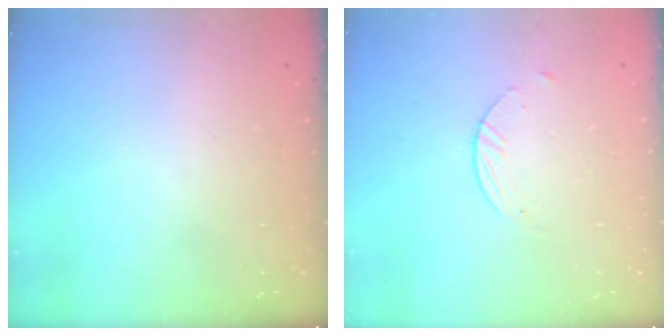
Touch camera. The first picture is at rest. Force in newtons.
{"total": 1.5, "press": 1.5, "slide": 0.1}